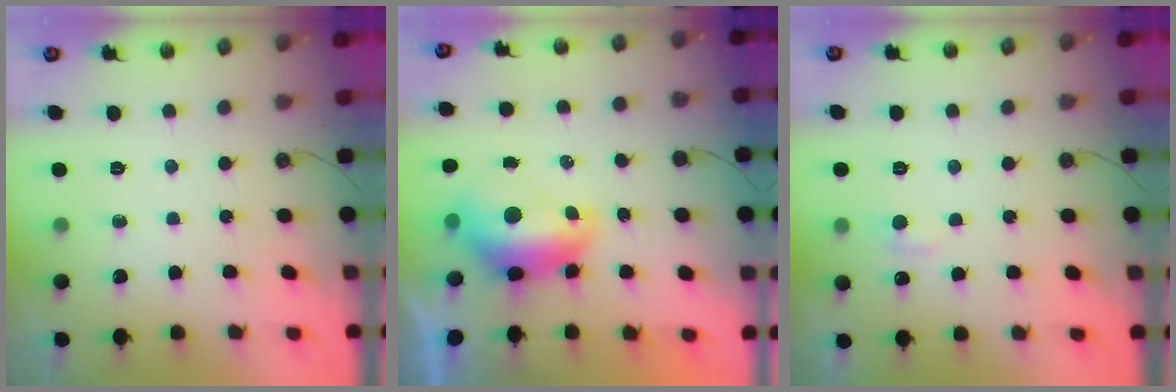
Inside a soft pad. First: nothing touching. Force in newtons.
{"total": 2.6, "press": 2.5, "slide": 0.7}
{"total": 1.4, "press": 1.2, "slide": 0.7}